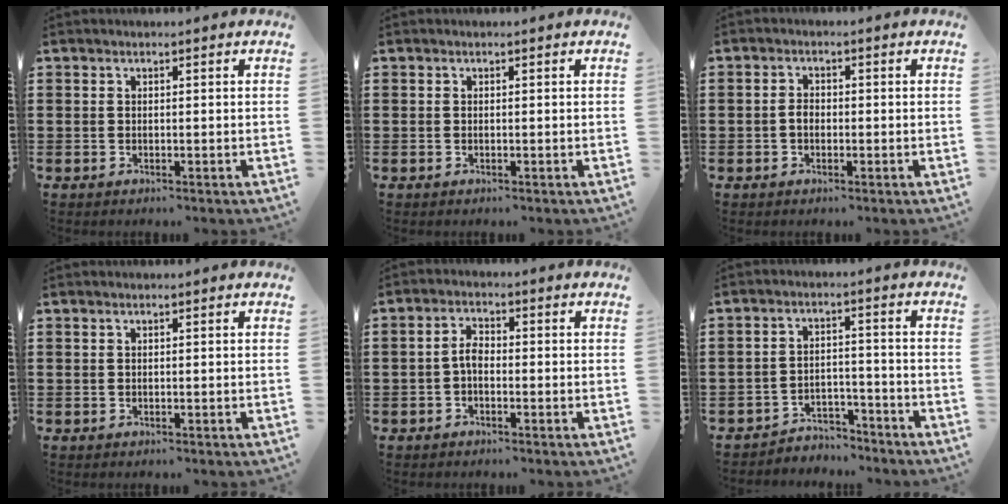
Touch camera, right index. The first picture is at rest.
{"total": 0.0}
{"total": 2.0, "force": [-0.5, 1.3, 1.4], "torque": [-0.029, 0.004, -0.010]}
{"total": 0.0}
{"total": 2.9, "force": [-0.9, 1.4, 2.3], "torque": [-0.052, 0.002, -0.020]}
{"total": 3.5, "force": [-3.4, 1.0, 0.2], "torque": [-0.010, 0.005, -0.071]}